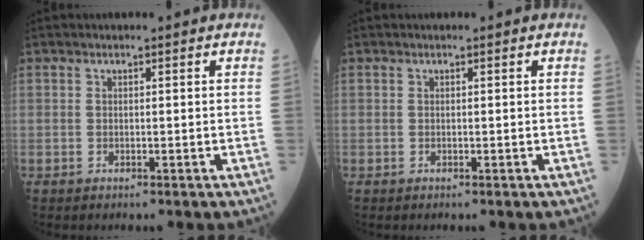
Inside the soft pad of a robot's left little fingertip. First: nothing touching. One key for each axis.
{"total": 0.0}